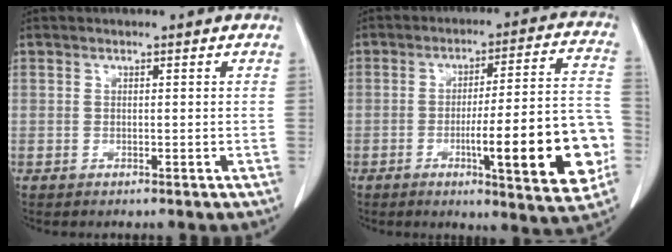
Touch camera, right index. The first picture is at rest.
{"total": 18.1, "force": [-4.7, 2.4, 17.3], "torque": [-0.194, 0.016, -0.056]}